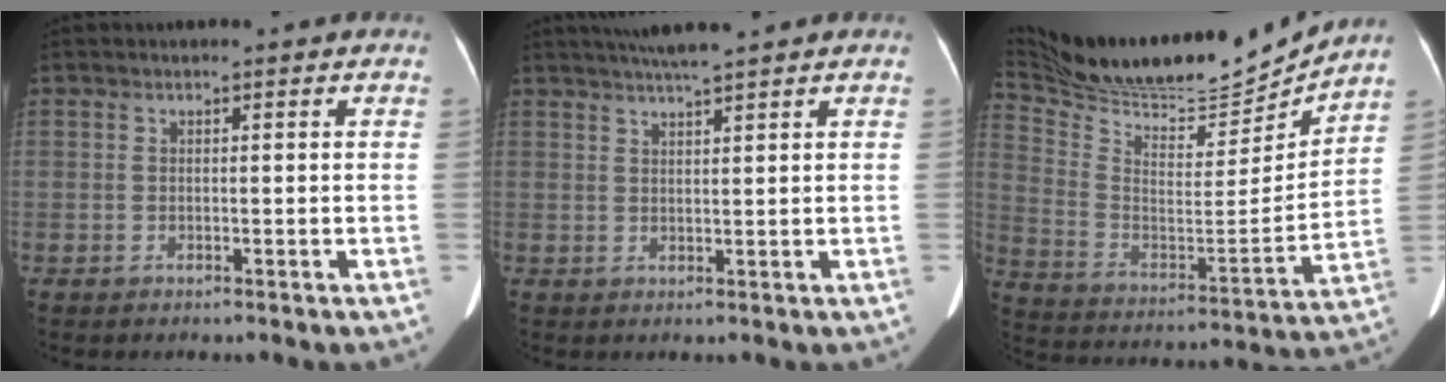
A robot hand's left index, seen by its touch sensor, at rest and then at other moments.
{"total": 5.1, "force": [4.3, -0.8, 2.5], "torque": [-0.044, 0.015, 0.074]}
{"total": 24.3, "force": [22.7, 2.9, 8.1], "torque": [-0.163, -0.036, 0.363]}